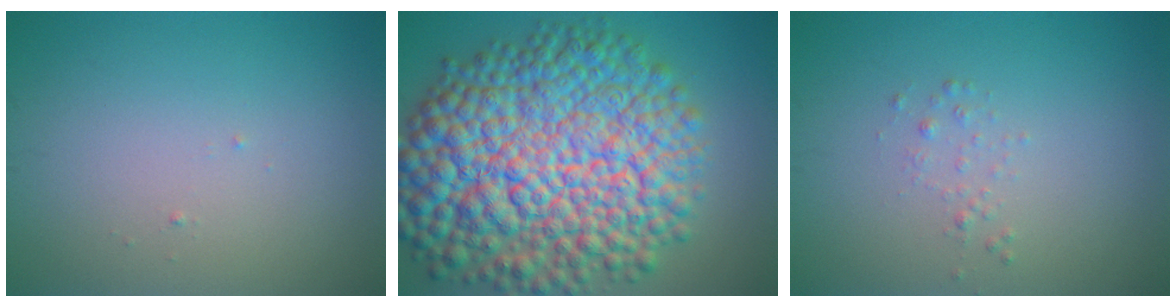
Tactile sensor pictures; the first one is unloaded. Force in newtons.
{"total": 16.7, "press": 16.7, "slide": 0.4}
{"total": 0.8, "press": 0.8, "slide": 0.1}